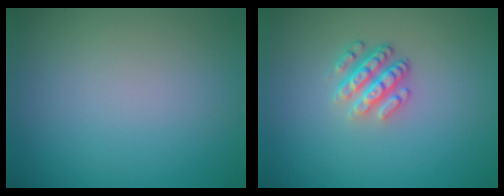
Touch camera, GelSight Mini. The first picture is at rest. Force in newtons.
{"total": 3.6, "press": 2.6, "slide": 2.5}